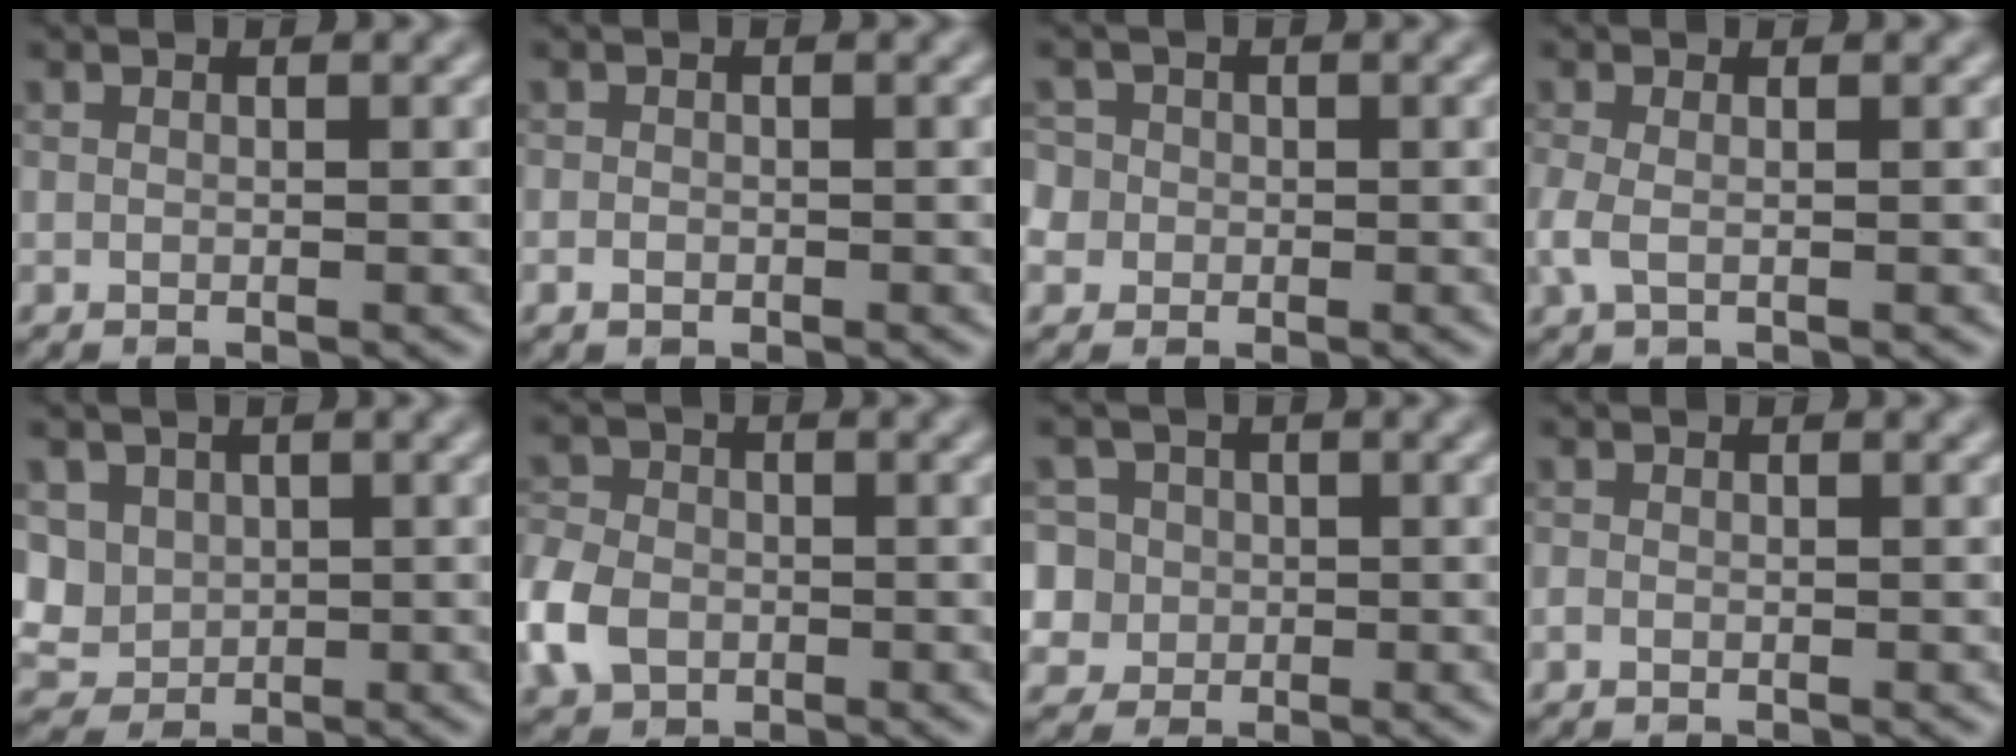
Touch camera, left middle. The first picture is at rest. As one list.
[{"total": 0.9, "force": [-0.4, 0.7, 0.4], "torque": [-0.005, -0.001, -0.008]}, {"total": 5.3, "force": [-0.4, 4.9, 1.8], "torque": [-0.036, 0.027, -0.038]}, {"total": 1.7, "force": [-0.2, 0.7, 1.5], "torque": [-0.040, -0.001, -0.008]}, {"total": 3.9, "force": [0.9, 3.4, 1.6], "torque": [-0.038, 0.007, 0.020]}, {"total": 5.1, "force": [-1.8, 3.9, 2.6], "torque": [-0.066, -0.002, -0.047]}, {"total": 6.9, "force": [1.2, 6.4, 2.2], "torque": [-0.043, 0.034, -0.007]}, {"total": 0.0}]